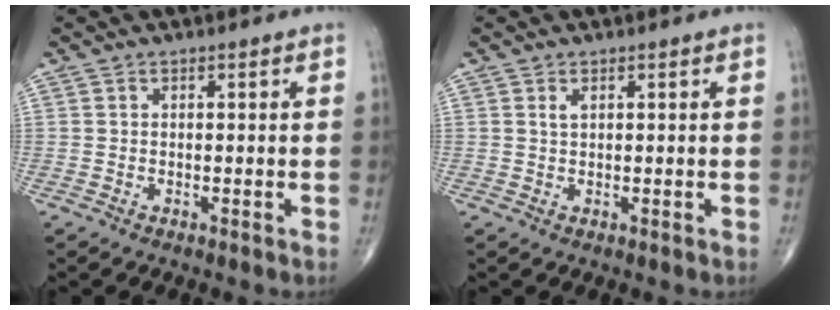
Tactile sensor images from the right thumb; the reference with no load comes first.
{"total": 1.0, "force": [0.5, 0.5, 0.8], "torque": [-0.015, 0.004, 0.011]}